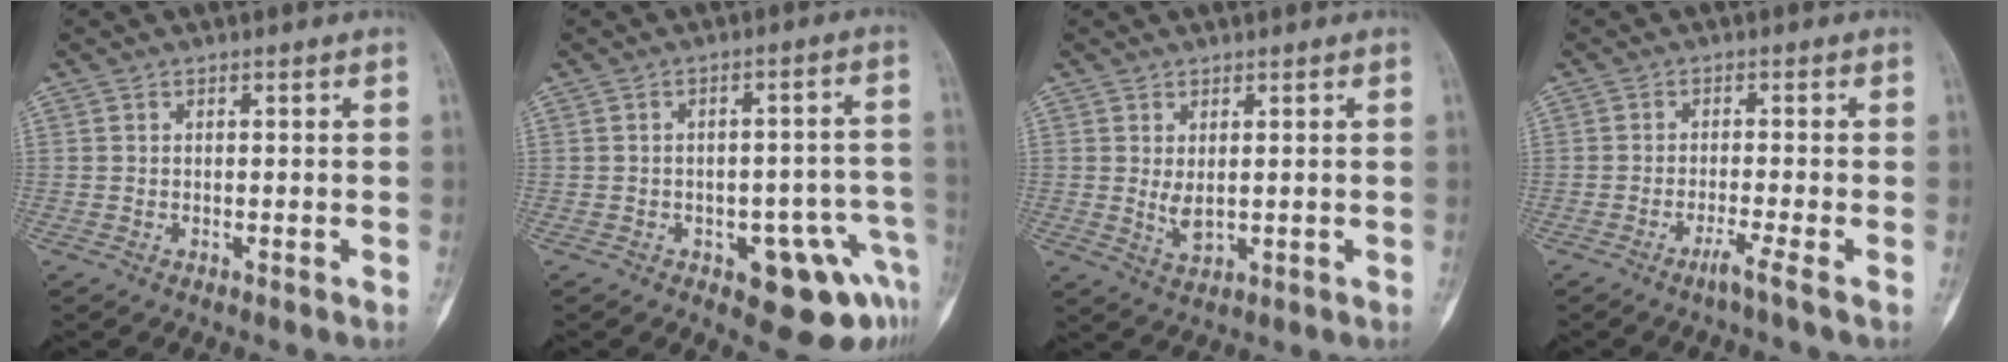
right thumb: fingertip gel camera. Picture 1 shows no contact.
{"total": 11.5, "force": [-5.3, 5.4, 8.7], "torque": [-0.066, 0.041, -0.057]}
{"total": 3.0, "force": [0.5, 1.4, 2.6], "torque": [-0.043, -0.011, 0.018]}
{"total": 2.6, "force": [-1.7, -0.9, 1.7], "torque": [-0.045, -0.001, -0.039]}